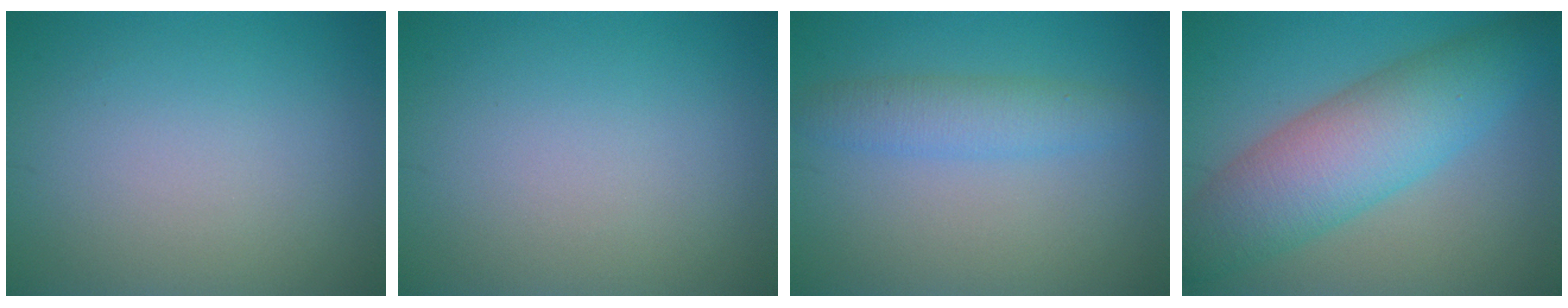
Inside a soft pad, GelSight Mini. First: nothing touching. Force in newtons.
{"total": 0.0}
{"total": 2.9, "press": 2.9, "slide": 0.1}
{"total": 8.3, "press": 8.3, "slide": 0.2}